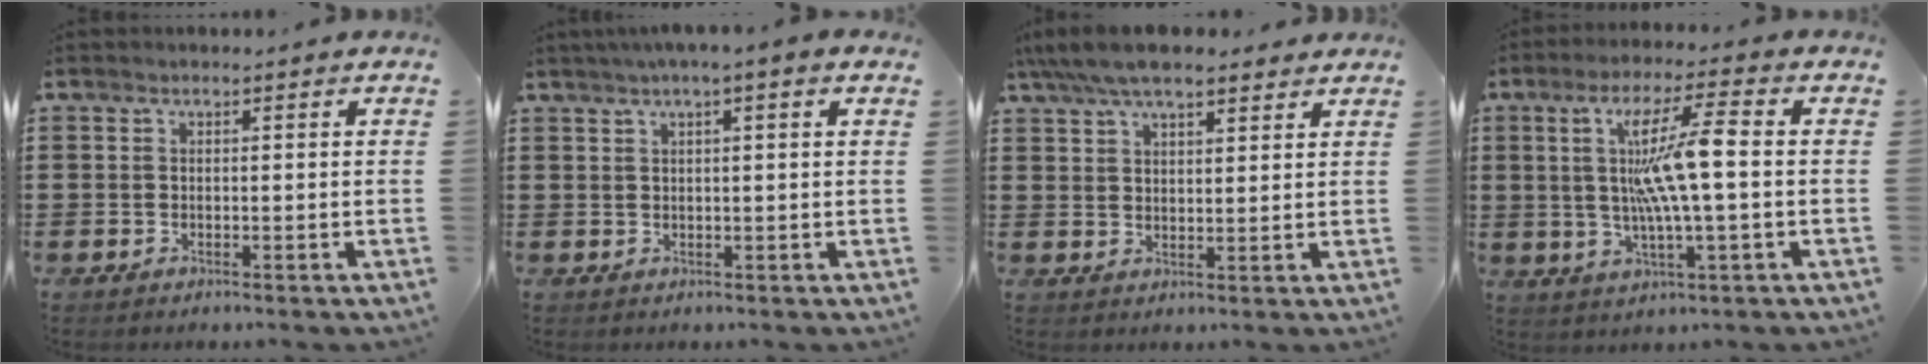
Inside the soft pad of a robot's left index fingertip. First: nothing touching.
{"total": 2.0, "force": [1.0, -0.3, 1.7], "torque": [-0.033, 0.000, 0.018]}
{"total": 6.3, "force": [5.3, 1.6, 2.9], "torque": [-0.071, -0.005, 0.097]}
{"total": 10.7, "force": [1.1, 1.0, 10.6], "torque": [-0.211, 0.000, 0.009]}